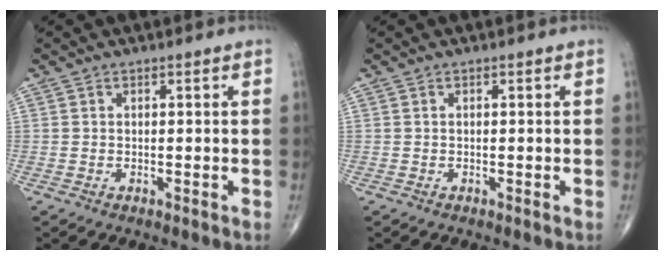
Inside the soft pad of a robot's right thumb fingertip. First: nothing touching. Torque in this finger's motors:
{"motor_torque": [0.01, 0.01, 0.00, 0.00, 0.00]}